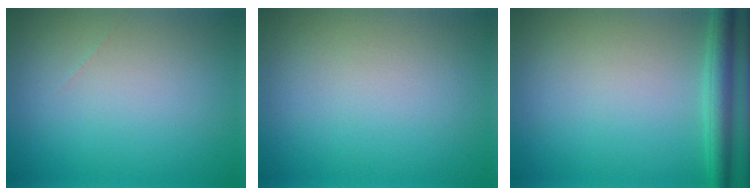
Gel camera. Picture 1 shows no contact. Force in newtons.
{"total": 0.0}
{"total": 3.0, "press": 3.0, "slide": 0.1}